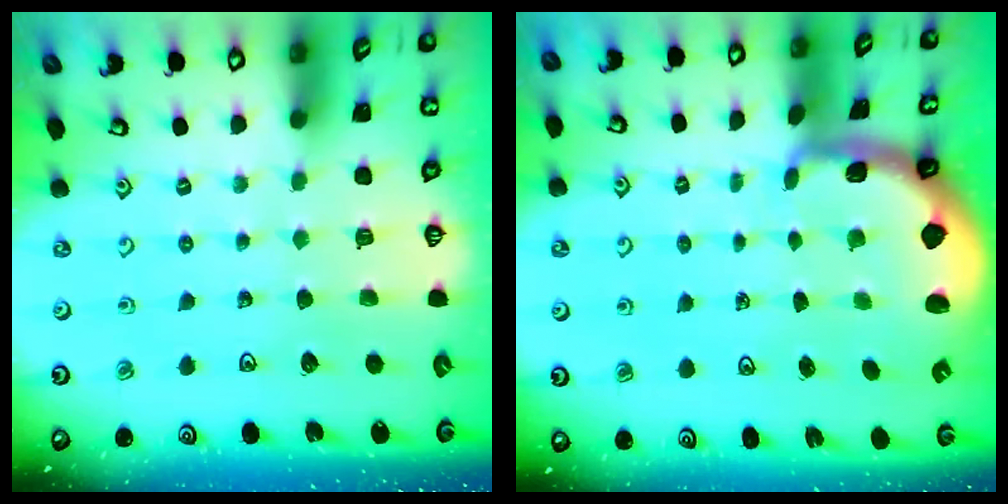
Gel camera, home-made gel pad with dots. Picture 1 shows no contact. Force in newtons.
{"total": 1.7, "press": 1.7, "slide": 0.3}